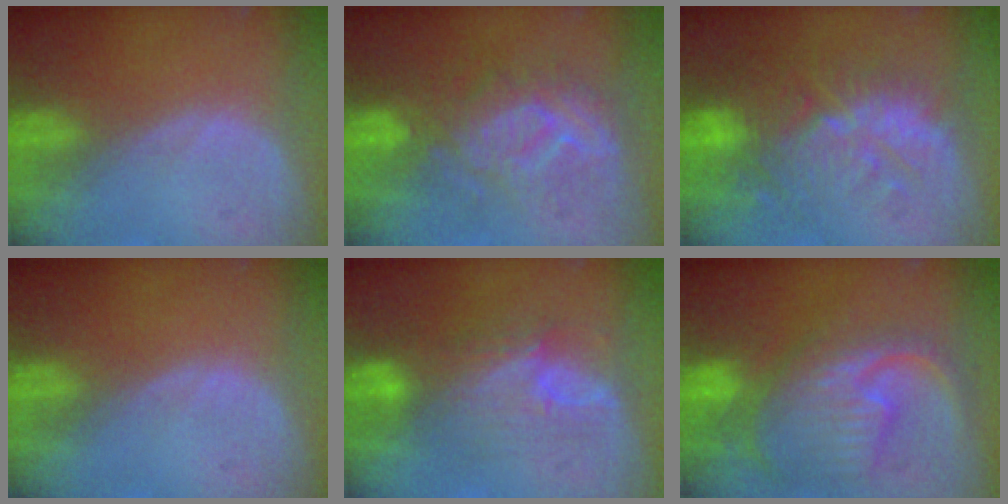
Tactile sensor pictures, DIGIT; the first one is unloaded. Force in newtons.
{"total": 9.0, "press": 8.9, "slide": 1.7}
{"total": 11.2, "press": 9.9, "slide": 5.2}
{"total": 0.0}
{"total": 7.5, "press": 7.4, "slide": 1.3}
{"total": 11.9, "press": 10.4, "slide": 5.9}